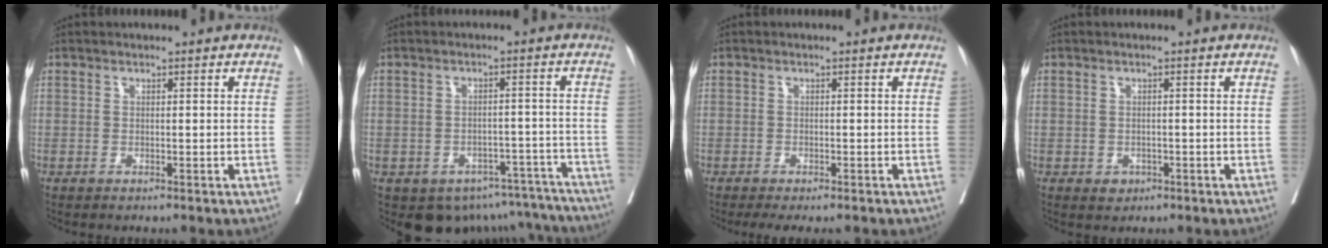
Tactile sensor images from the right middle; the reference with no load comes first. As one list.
[{"total": 12.2, "force": [-9.9, 6.6, 2.4], "torque": [-0.014, 0.030, -0.108]}, {"total": 4.3, "force": [-3.5, 1.4, 2.2], "torque": [-0.025, -0.009, -0.049]}, {"total": 1.7, "force": [-0.8, 1.4, 0.6], "torque": [-0.004, 0.003, -0.005]}]